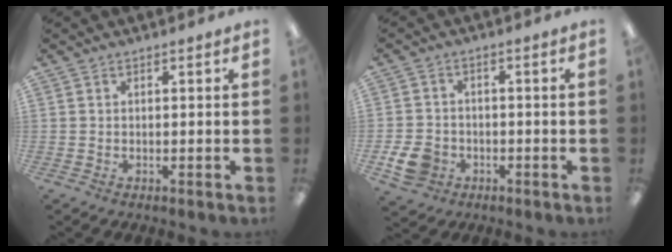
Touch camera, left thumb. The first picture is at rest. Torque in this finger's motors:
{"motor_torque": [-0.52, 0.47, -0.06, 0.28, 0.05]}